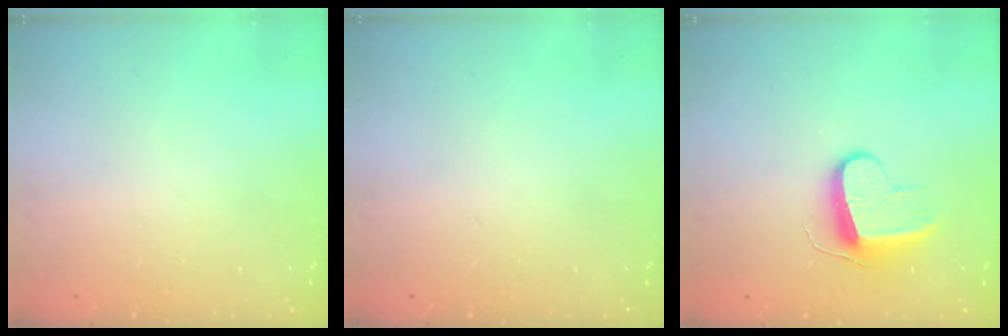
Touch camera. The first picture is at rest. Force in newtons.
{"total": 0.0}
{"total": 9.1, "press": 9.1, "slide": 0.3}